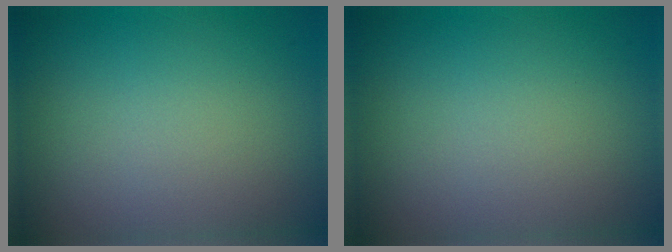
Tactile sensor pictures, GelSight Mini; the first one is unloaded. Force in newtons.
{"total": 0.0}